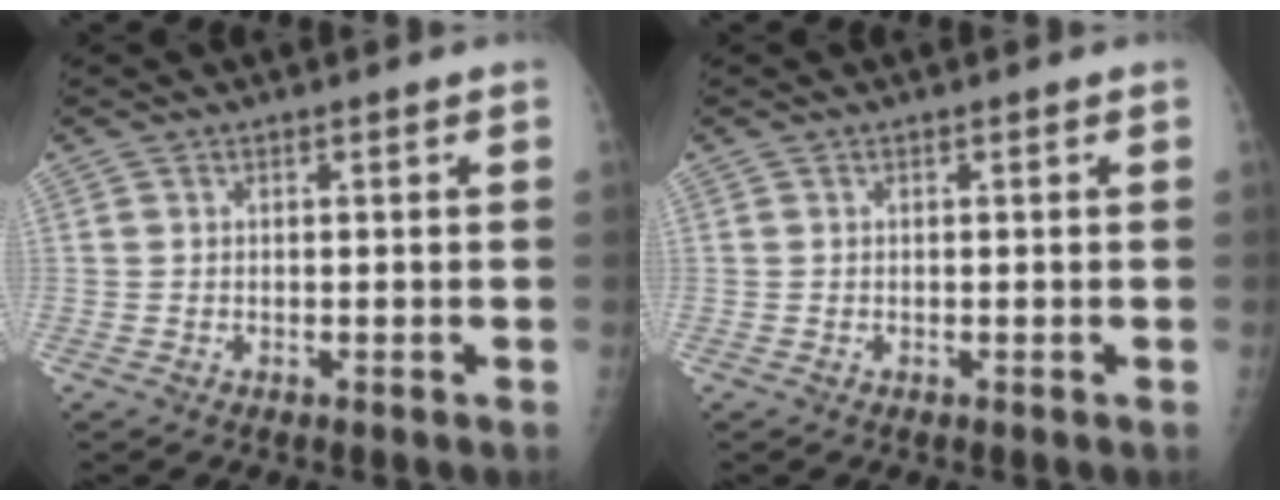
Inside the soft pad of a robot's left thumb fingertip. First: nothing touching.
{"total": 0.0}